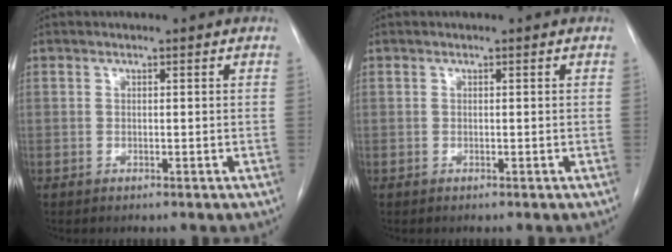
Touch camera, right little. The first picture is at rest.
{"total": 0.0}